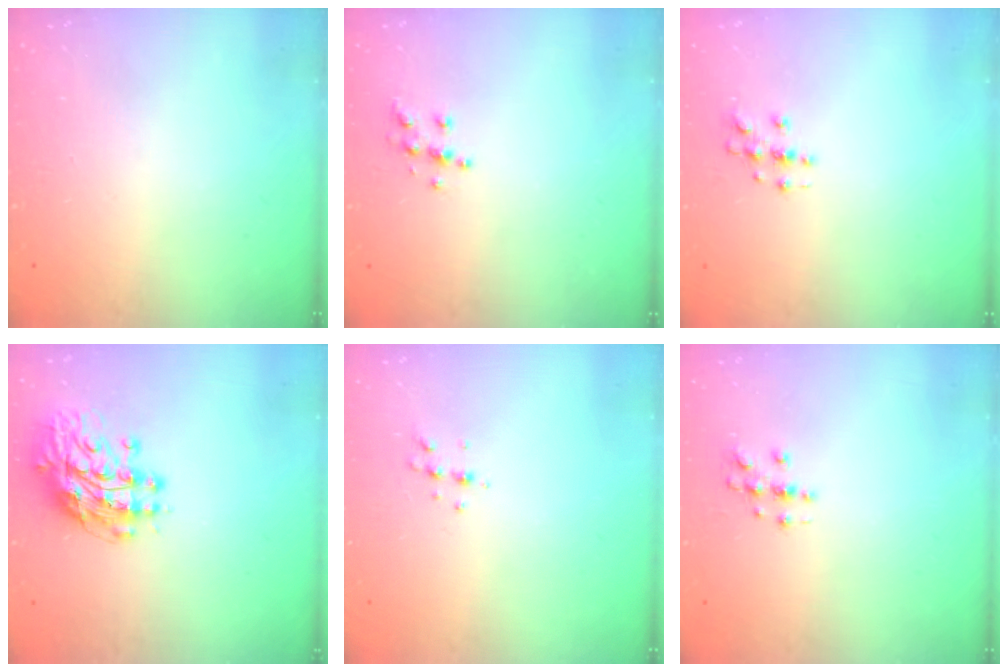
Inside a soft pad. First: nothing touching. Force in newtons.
{"total": 5.4, "press": 5.4, "slide": 0.3}
{"total": 2.8, "press": 2.8, "slide": 0.2}
{"total": 12.2, "press": 12.1, "slide": 1.1}
{"total": 4.3, "press": 4.2, "slide": 0.6}
{"total": 3.0, "press": 3.0, "slide": 0.3}